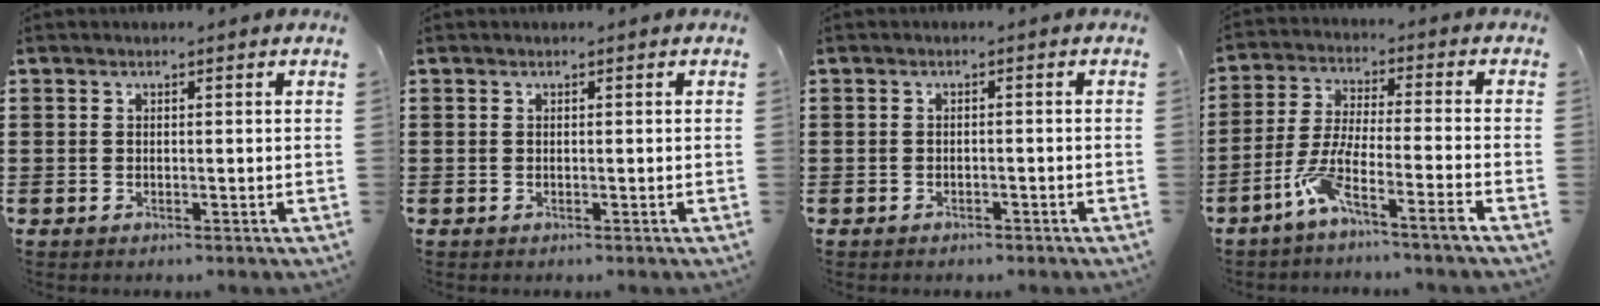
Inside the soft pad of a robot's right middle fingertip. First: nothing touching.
{"total": 0.0}
{"total": 0.9, "force": [-0.8, 0.3, 0.0], "torque": [-0.003, 0.002, -0.018]}
{"total": 6.8, "force": [-5.1, 0.3, 4.5], "torque": [-0.095, -0.004, -0.098]}